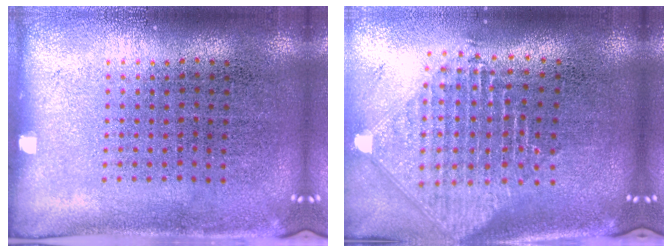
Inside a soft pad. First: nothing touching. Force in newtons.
{"total": 2.4, "press": 1.9, "slide": 1.5}